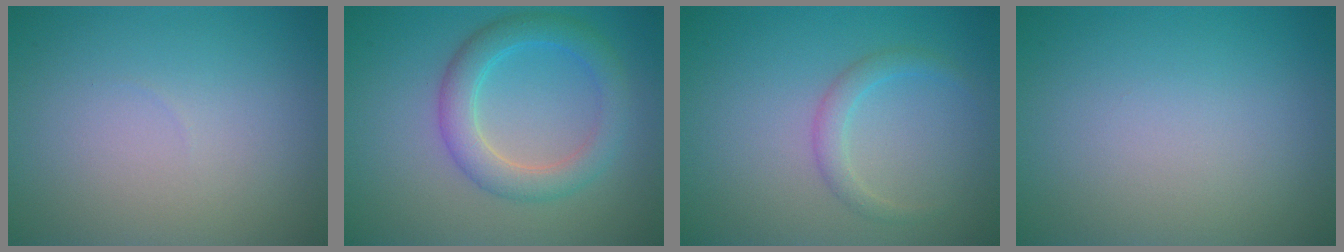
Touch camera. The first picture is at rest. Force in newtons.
{"total": 4.1, "press": 4.0, "slide": 0.3}
{"total": 1.7, "press": 1.7, "slide": 0.1}
{"total": 0.0}